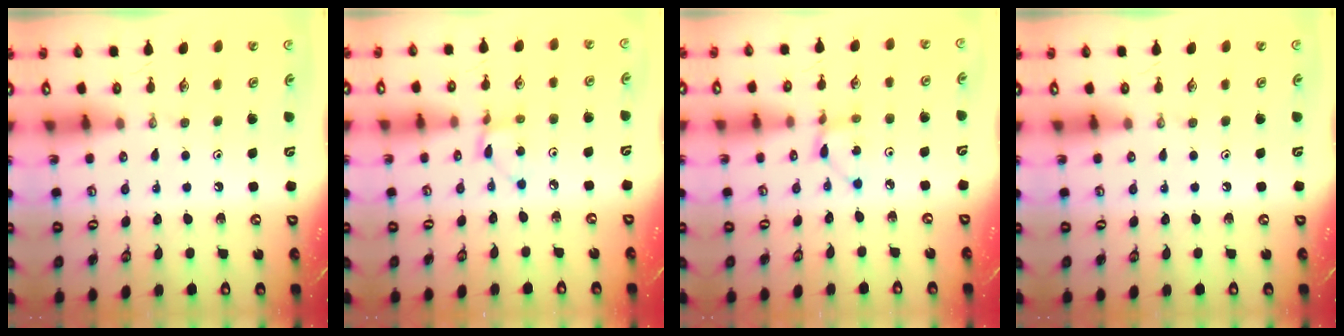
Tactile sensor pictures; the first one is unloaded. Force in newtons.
{"total": 1.8, "press": 1.8, "slide": 0.3}
{"total": 2.1, "press": 2.1, "slide": 0.3}
{"total": 0.0}